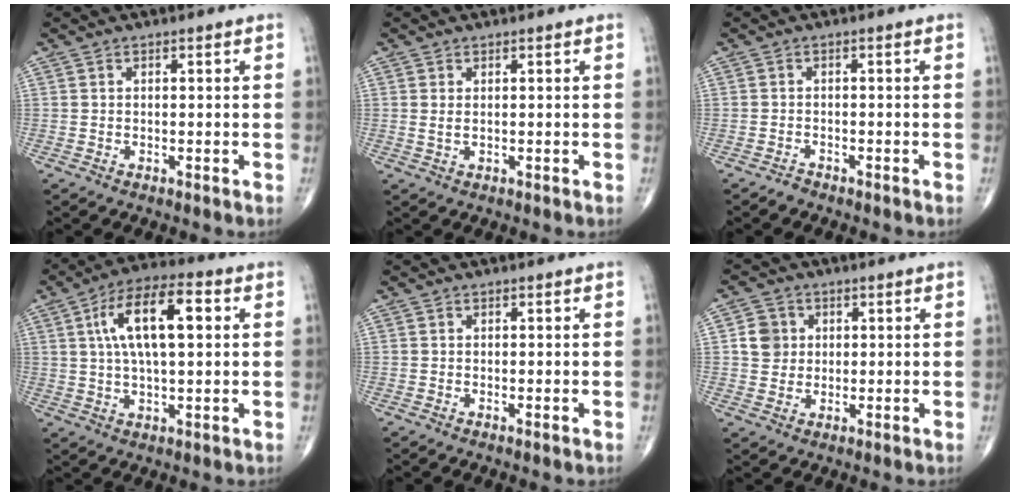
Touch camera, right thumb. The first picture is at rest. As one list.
[{"total": 1.2, "force": [0.3, 0.5, 1.0], "torque": [-0.024, 0.001, 0.011]}, {"total": 1.0, "force": [-0.9, 0.4, -0.1], "torque": [0.001, 0.003, -0.019]}, {"total": 13.9, "force": [3.3, 5.4, 12.4], "torque": [-0.213, 0.018, 0.051]}, {"total": 0.0}, {"total": 4.9, "force": [0.9, 4.5, 1.6], "torque": [-0.007, 0.001, 0.012]}]